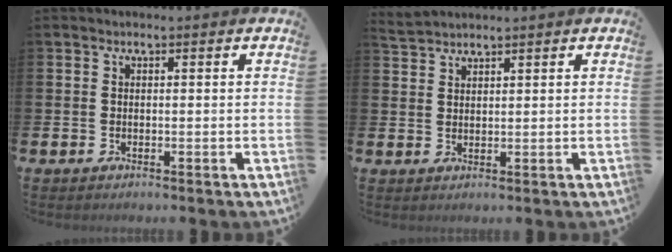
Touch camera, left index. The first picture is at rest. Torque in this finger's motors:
{"motor_torque": [0.97, -1.16, 0.18, 0.03]}